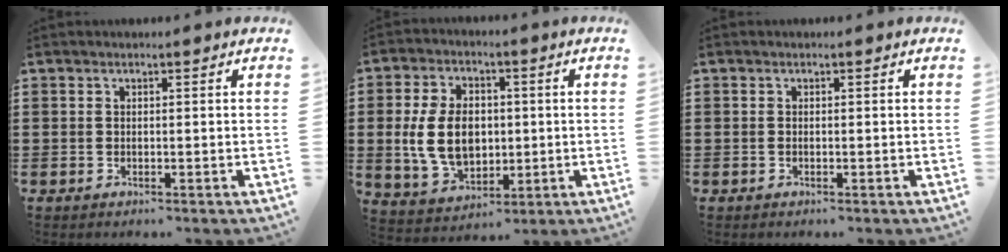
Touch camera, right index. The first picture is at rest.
{"total": 10.2, "force": [0.2, 7.1, 7.4], "torque": [-0.168, 0.009, 0.000]}
{"total": 0.0}